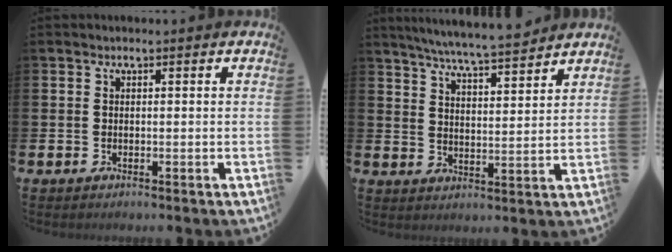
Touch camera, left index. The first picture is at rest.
{"total": 6.7, "force": [6.4, -0.2, 1.8], "torque": [-0.048, -0.043, 0.112]}